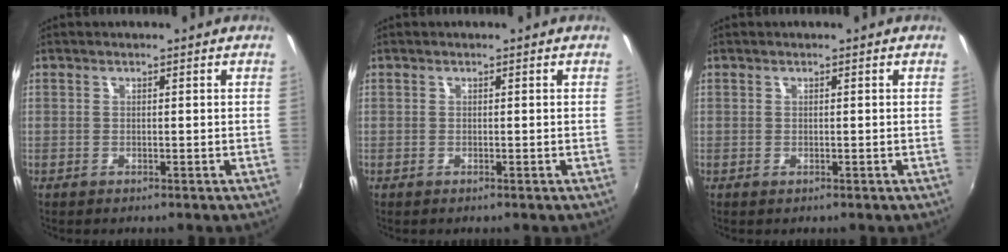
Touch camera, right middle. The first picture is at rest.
{"total": 0.0}
{"total": 0.0}